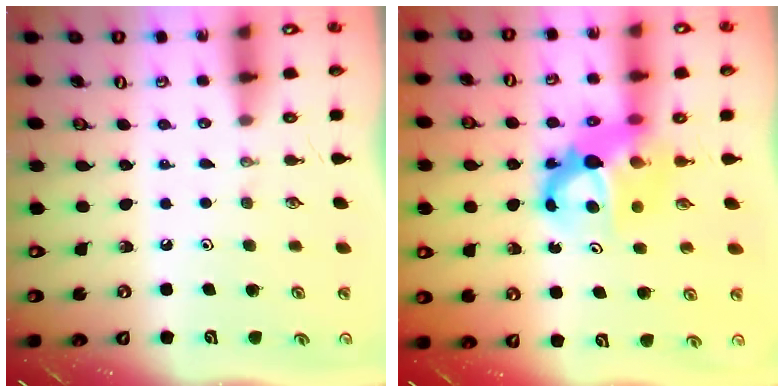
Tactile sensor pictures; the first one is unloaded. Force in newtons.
{"total": 9.3, "press": 9.3, "slide": 0.6}